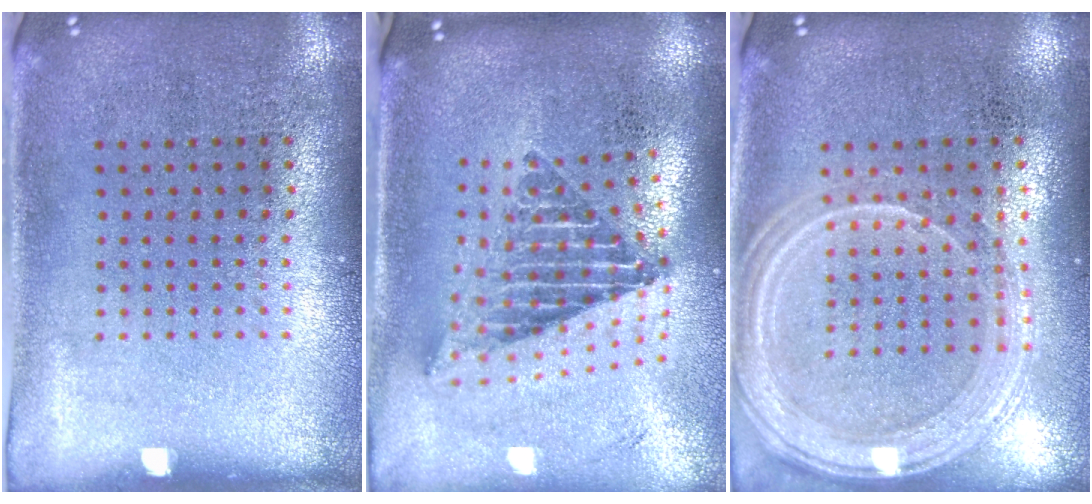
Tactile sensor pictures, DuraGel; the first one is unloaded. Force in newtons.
{"total": 2.4, "press": 1.7, "slide": 1.7}
{"total": 1.4, "press": 1.4, "slide": 0.2}